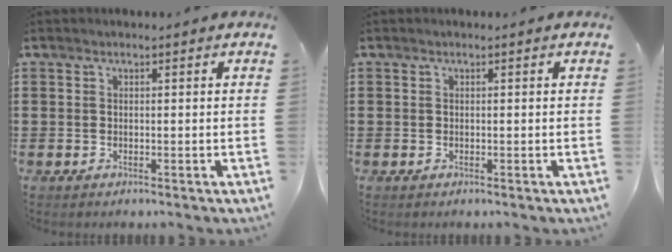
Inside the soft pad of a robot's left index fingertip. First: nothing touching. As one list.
[{"total": 0.0}]